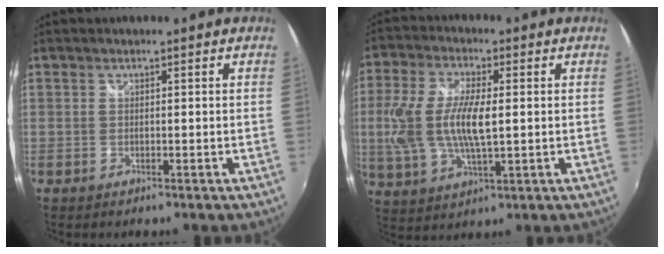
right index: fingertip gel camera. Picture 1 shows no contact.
{"total": 13.2, "force": [0.1, 5.1, 12.2], "torque": [-0.253, -0.003, 0.004]}